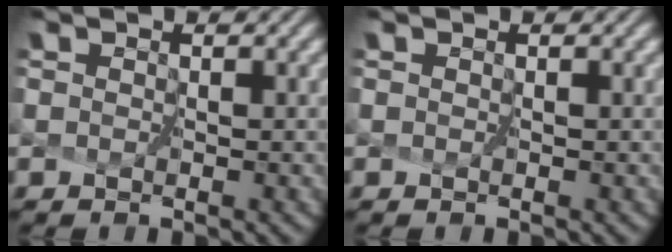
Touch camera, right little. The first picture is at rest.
{"total": 0.0}